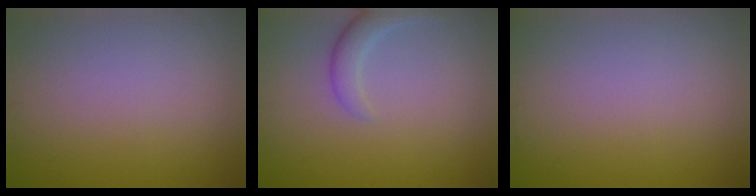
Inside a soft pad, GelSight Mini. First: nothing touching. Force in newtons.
{"total": 2.3, "press": 2.3, "slide": 0.2}
{"total": 0.0}